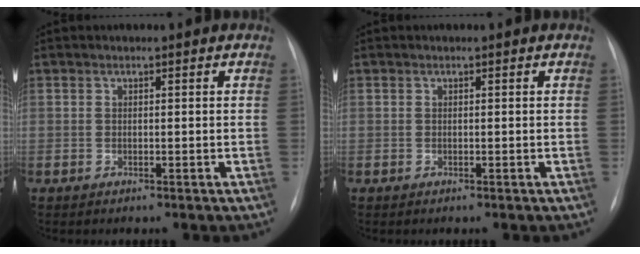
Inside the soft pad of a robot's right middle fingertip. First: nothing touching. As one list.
[{"total": 0.0}]